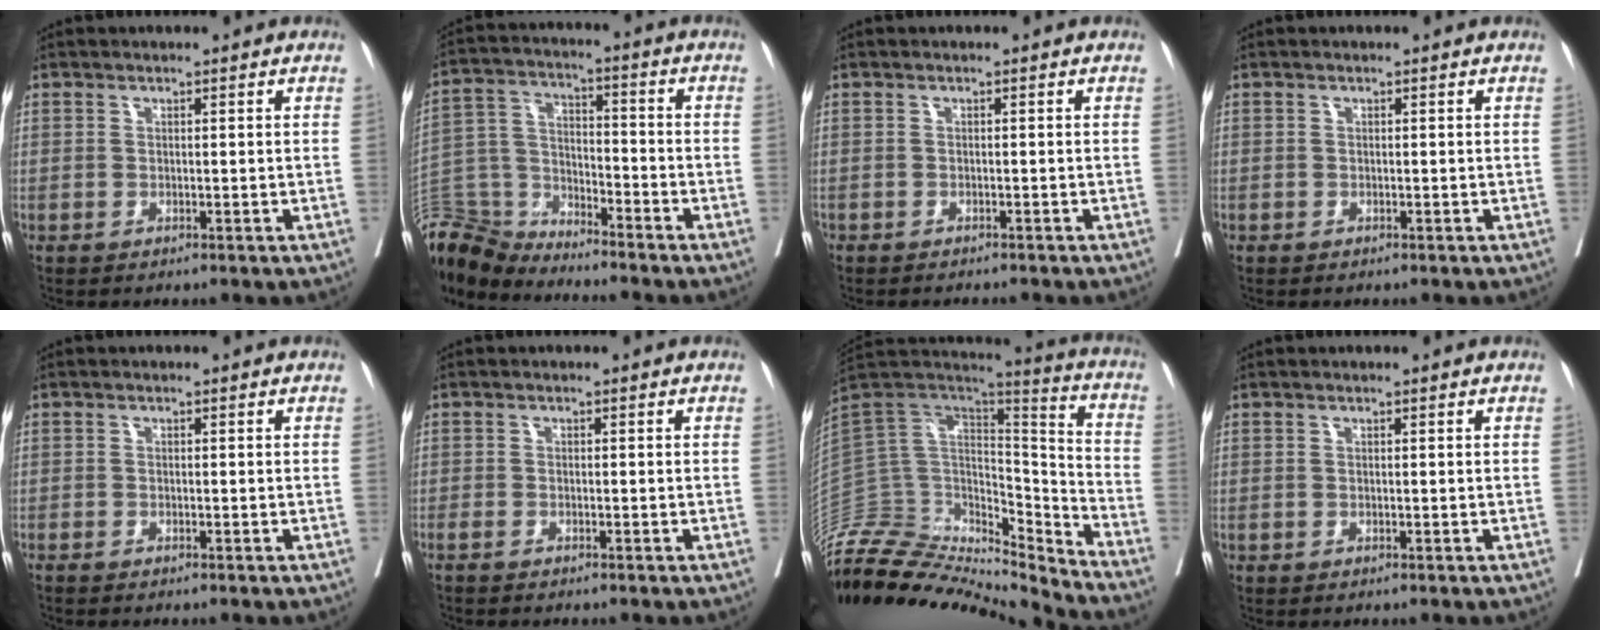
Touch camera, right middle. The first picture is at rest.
{"total": 10.2, "force": [-10.1, 1.2, -0.3], "torque": [-0.001, 0.021, -0.203]}
{"total": 2.0, "force": [-2.0, 0.1, 0.4], "torque": [-0.005, -0.003, -0.027]}
{"total": 0.8, "force": [-0.2, 0.8, -0.1], "torque": [0.005, 0.006, -0.007]}
{"total": 0.9, "force": [-0.8, -0.1, 0.3], "torque": [-0.010, -0.003, -0.015]}
{"total": 1.7, "force": [-1.4, -0.1, 0.8], "torque": [-0.017, -0.002, -0.021]}
{"total": 29.1, "force": [-26.3, 7.4, 9.8], "torque": [-0.226, 0.031, -0.421]}
{"total": 0.0}